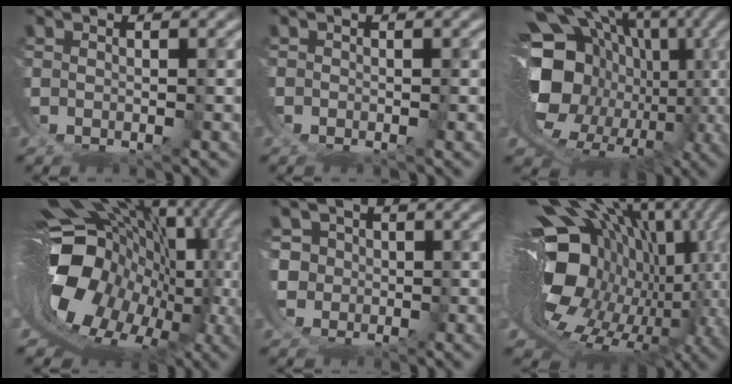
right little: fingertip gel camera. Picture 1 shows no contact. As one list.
[{"total": 0.0}, {"total": 16.5, "force": [-2.0, 11.7, 11.5], "torque": [-0.216, -0.056, -0.008]}, {"total": 24.9, "force": [-1.4, 16.9, 18.2], "torque": [-0.267, -0.025, -0.027]}, {"total": 9.1, "force": [-0.2, 8.4, 3.4], "torque": [-0.103, -0.032, -0.005]}, {"total": 22.9, "force": [-1.2, 14.9, 17.3], "torque": [-0.252, -0.031, -0.011]}]